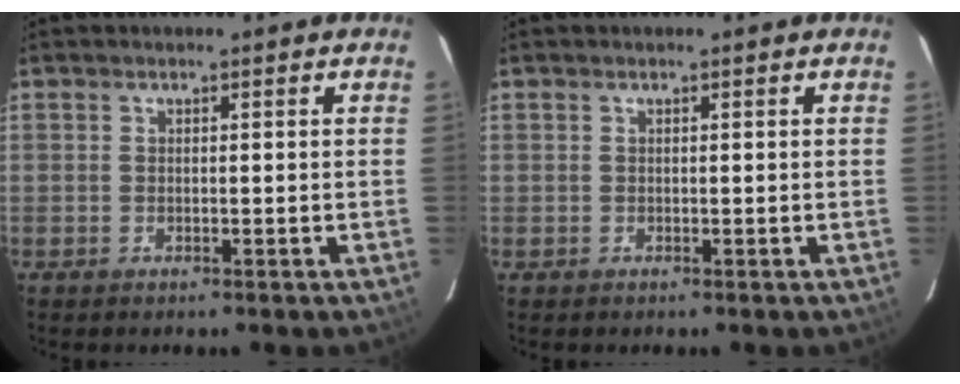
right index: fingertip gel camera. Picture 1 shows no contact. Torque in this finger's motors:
{"motor_torque": [-0.17, 0.13, -0.72, -0.19]}